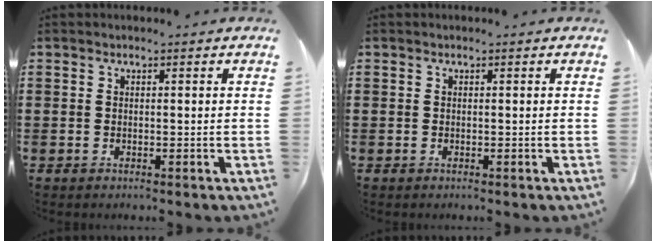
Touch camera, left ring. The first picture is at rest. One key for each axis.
{"total": 0.0}